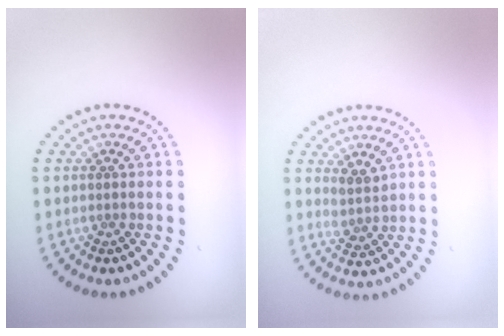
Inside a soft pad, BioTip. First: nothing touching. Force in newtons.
{"total": 1.9, "press": 1.6, "slide": 1.0}